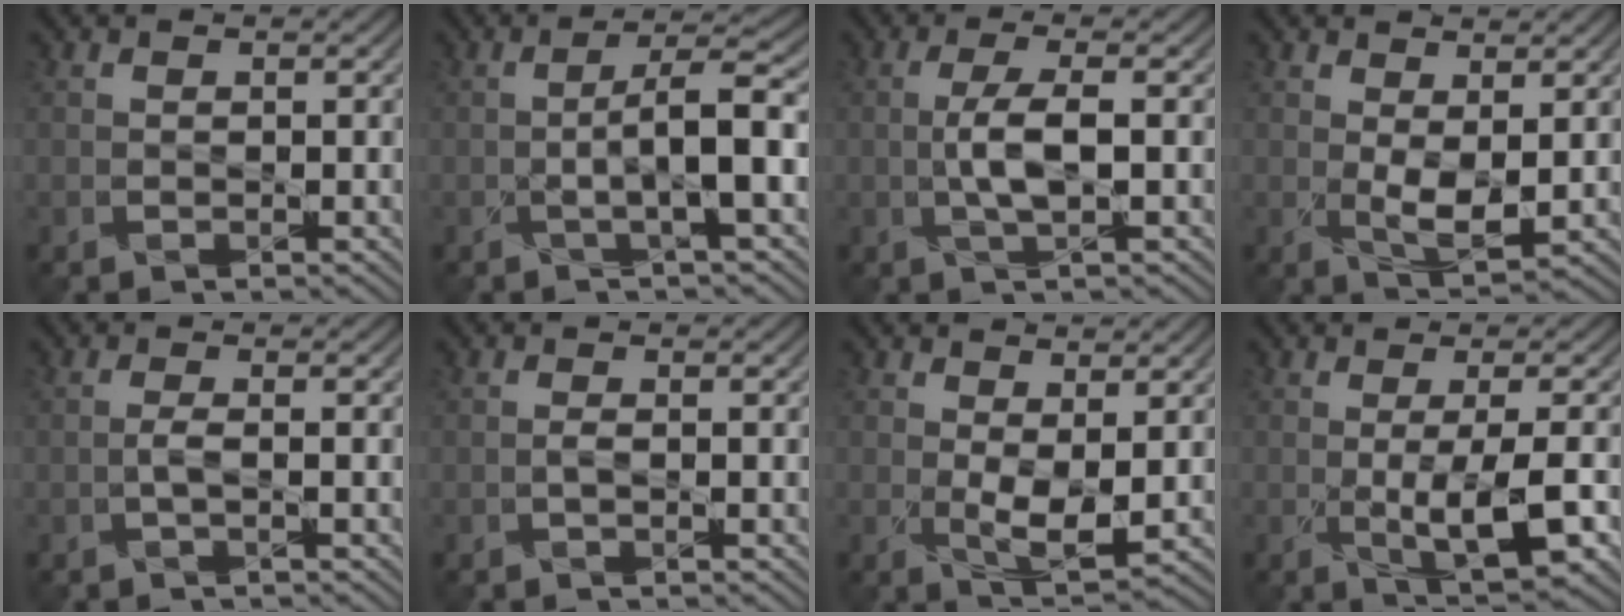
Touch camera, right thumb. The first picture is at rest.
{"total": 4.9, "force": [-1.7, 0.0, 4.6], "torque": [-0.072, 0.017, -0.030]}
{"total": 3.0, "force": [-0.4, 0.0, 3.0], "torque": [-0.071, 0.007, -0.006]}
{"total": 3.7, "force": [0.9, 1.7, 3.2], "torque": [-0.076, -0.006, 0.023]}
{"total": 1.1, "force": [-0.6, -0.6, 0.7], "torque": [-0.022, 0.004, -0.011]}
{"total": 0.7, "force": [-0.5, -0.4, 0.3], "torque": [-0.010, 0.002, -0.006]}
{"total": 4.2, "force": [0.7, 2.0, 3.6], "torque": [-0.084, -0.007, 0.021]}
{"total": 5.4, "force": [-1.4, 1.1, 5.1], "torque": [-0.098, -0.013, -0.013]}